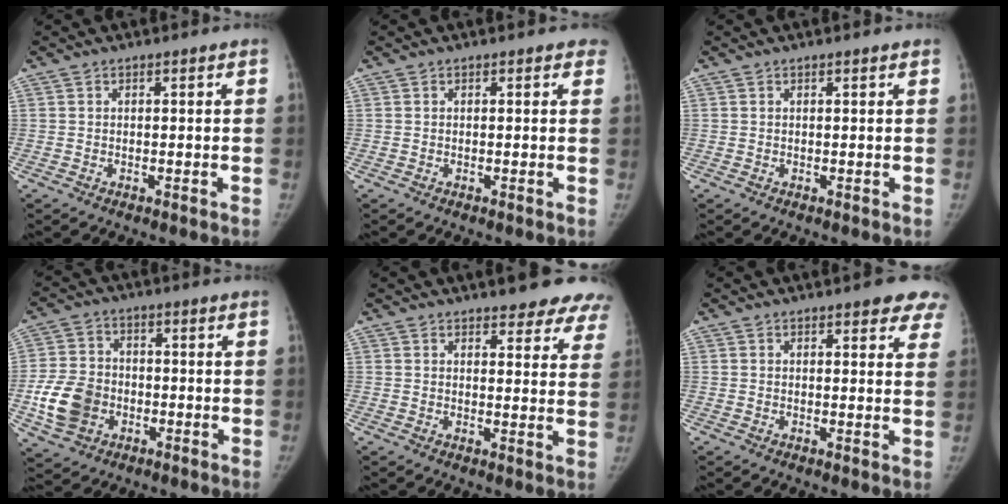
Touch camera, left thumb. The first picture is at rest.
{"total": 1.2, "force": [0.9, 0.7, 0.5], "torque": [0.009, -0.002, -0.001]}
{"total": 0.7, "force": [0.5, 0.1, 0.4], "torque": [-0.005, 0.001, 0.007]}
{"total": 10.7, "force": [-2.9, 8.5, 5.8], "torque": [-0.097, 0.014, -0.054]}
{"total": 12.6, "force": [10.4, 4.2, 5.8], "torque": [-0.019, -0.043, 0.105]}
{"total": 7.9, "force": [5.5, 2.8, 4.9], "torque": [-0.023, -0.016, 0.052]}